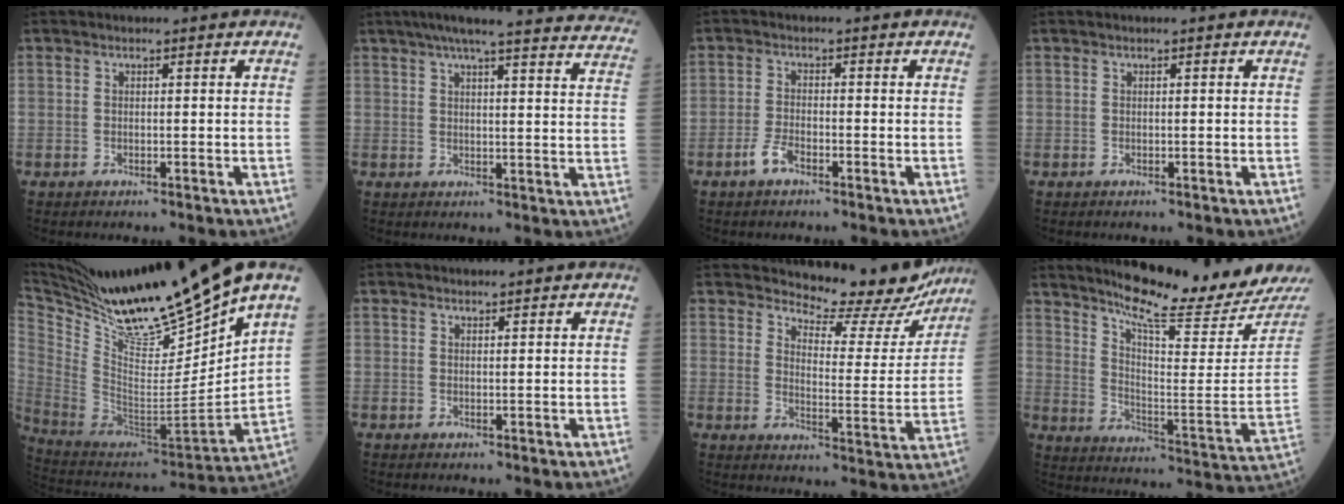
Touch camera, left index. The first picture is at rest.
{"total": 27.3, "force": [24.8, 1.8, 11.3], "torque": [-0.165, -0.044, 0.286]}
{"total": 2.6, "force": [-1.8, 0.9, 1.7], "torque": [-0.042, 0.000, -0.037]}
{"total": 0.0}
{"total": 24.5, "force": [19.9, -0.4, 14.2], "torque": [-0.240, -0.043, 0.359]}
{"total": 1.9, "force": [1.9, 0.1, 0.5], "torque": [-0.009, 0.015, 0.027]}
{"total": 13.9, "force": [13.2, 3.3, 2.9], "torque": [-0.030, -0.036, 0.154]}
{"total": 18.3, "force": [17.0, -1.2, 6.6], "torque": [-0.122, -0.094, 0.242]}